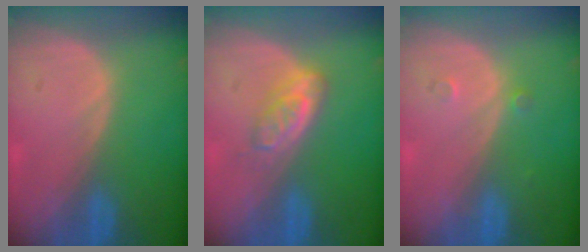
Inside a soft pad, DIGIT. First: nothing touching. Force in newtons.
{"total": 4.6, "press": 4.2, "slide": 1.9}
{"total": 1.2, "press": 1.0, "slide": 0.7}